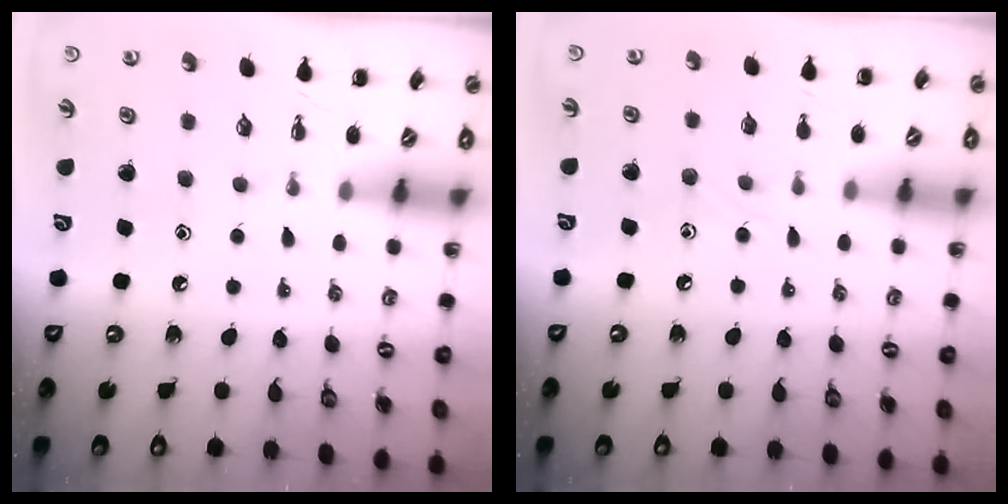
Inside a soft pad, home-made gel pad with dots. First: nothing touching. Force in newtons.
{"total": 3.1, "press": 3.0, "slide": 1.0}